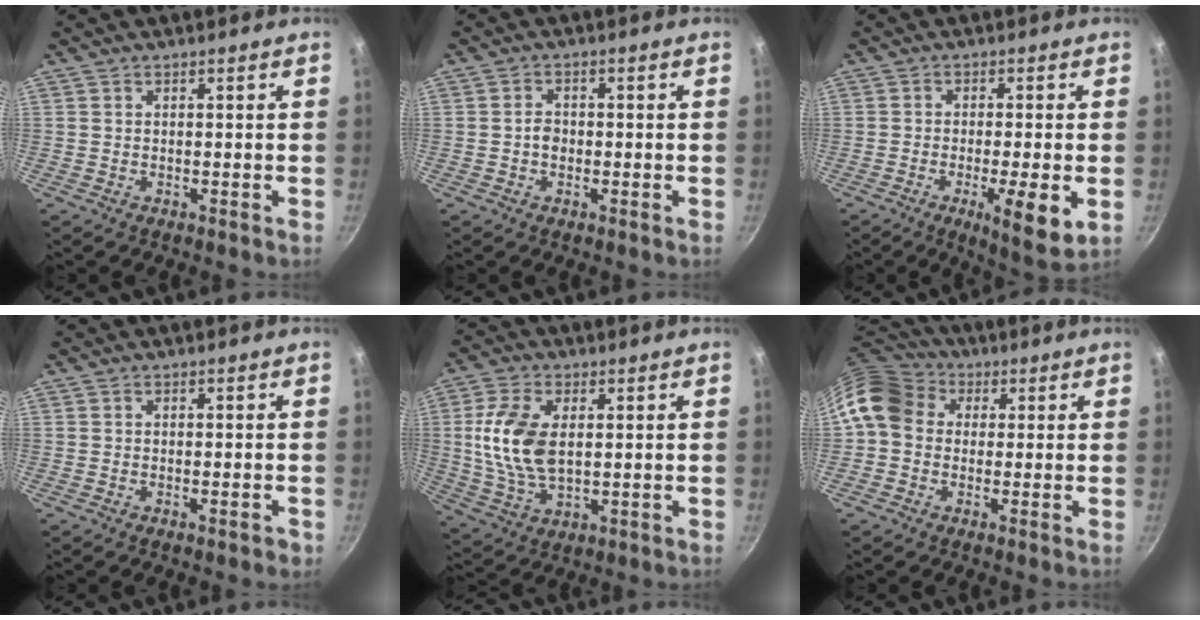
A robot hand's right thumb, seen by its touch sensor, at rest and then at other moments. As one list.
[{"total": 2.2, "force": [-0.4, 1.8, 1.2], "torque": [-0.010, 0.010, -0.006]}, {"total": 9.4, "force": [-2.8, 2.1, 8.8], "torque": [-0.136, -0.001, -0.038]}, {"total": 1.6, "force": [-0.8, 0.5, 1.3], "torque": [-0.023, 0.004, -0.015]}, {"total": 12.5, "force": [1.6, 7.2, 10.1], "torque": [-0.195, -0.007, 0.034]}, {"total": 11.1, "force": [1.7, 9.3, 5.8], "torque": [-0.089, 0.024, 0.011]}]